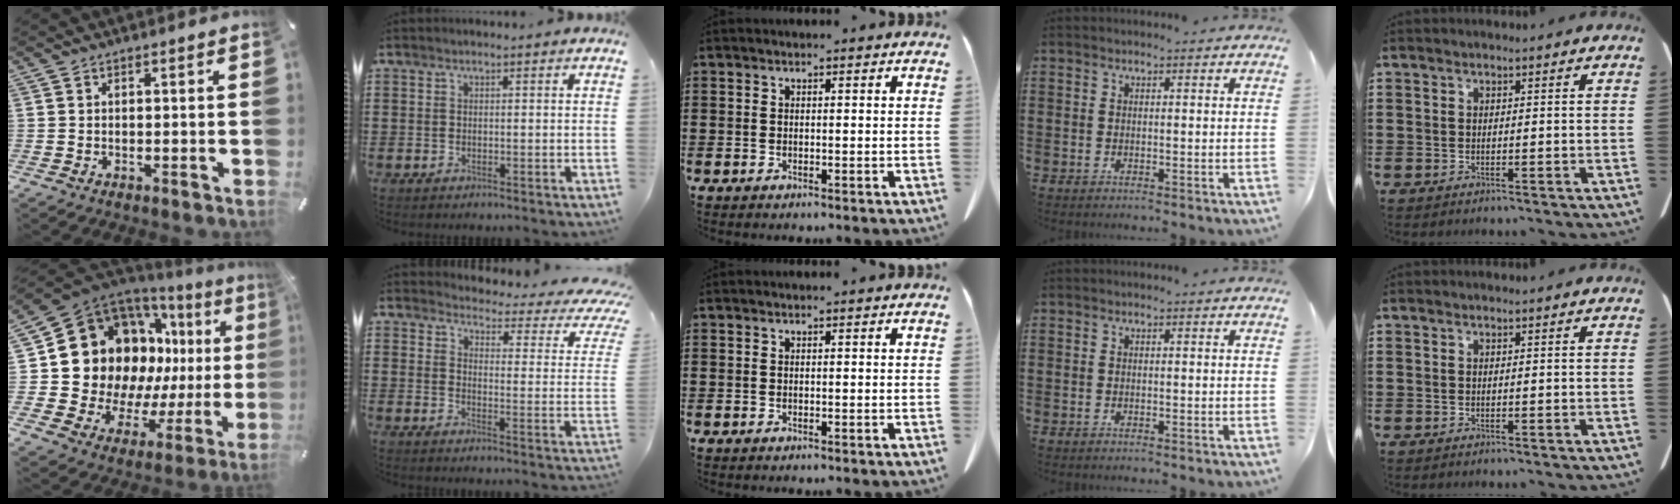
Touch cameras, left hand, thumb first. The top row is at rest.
{"thumb": {"total": 20.6, "force": [6.6, 15.8, 11.4], "torque": [-0.175, -0.083, 0.155]}, "index": {"total": 3.5, "force": [3.1, 0.8, 1.5], "torque": [-0.034, -0.034, 0.042]}}